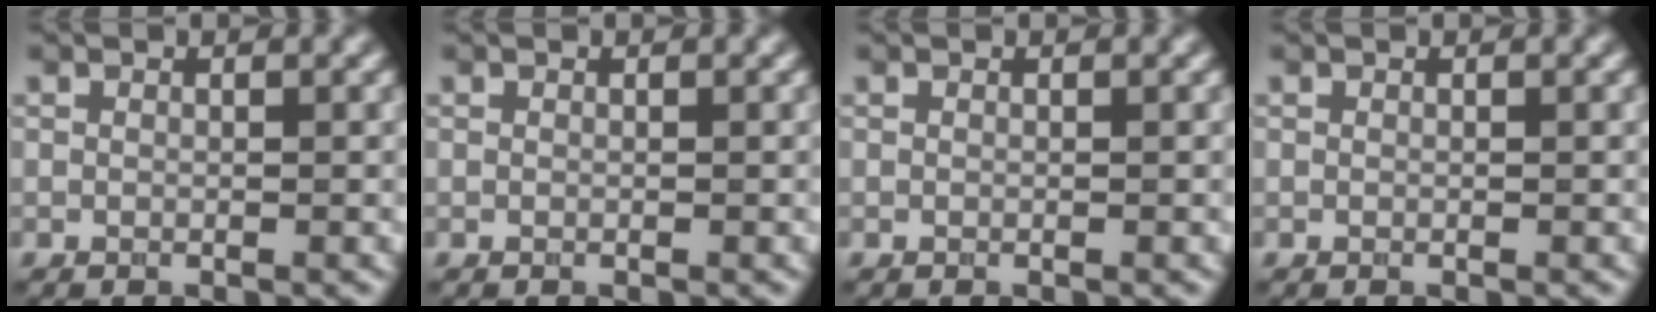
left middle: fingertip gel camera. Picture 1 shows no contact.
{"total": 0.0}
{"total": 0.0}
{"total": 0.0}